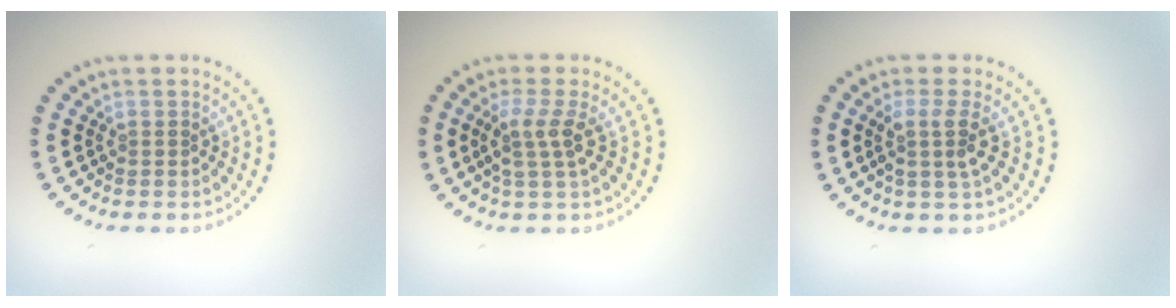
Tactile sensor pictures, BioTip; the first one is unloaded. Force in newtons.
{"total": 2.5, "press": 1.9, "slide": 1.6}
{"total": 2.2, "press": 1.7, "slide": 1.4}